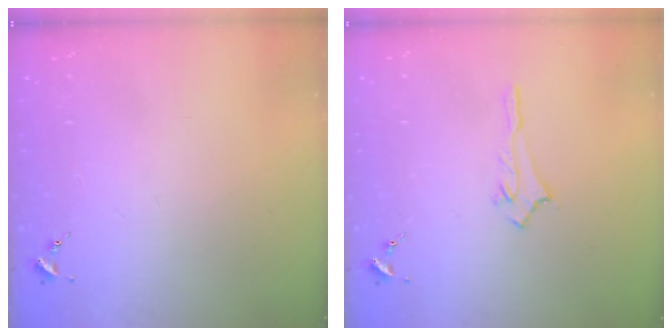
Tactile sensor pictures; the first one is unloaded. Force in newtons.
{"total": 2.8, "press": 2.7, "slide": 0.4}